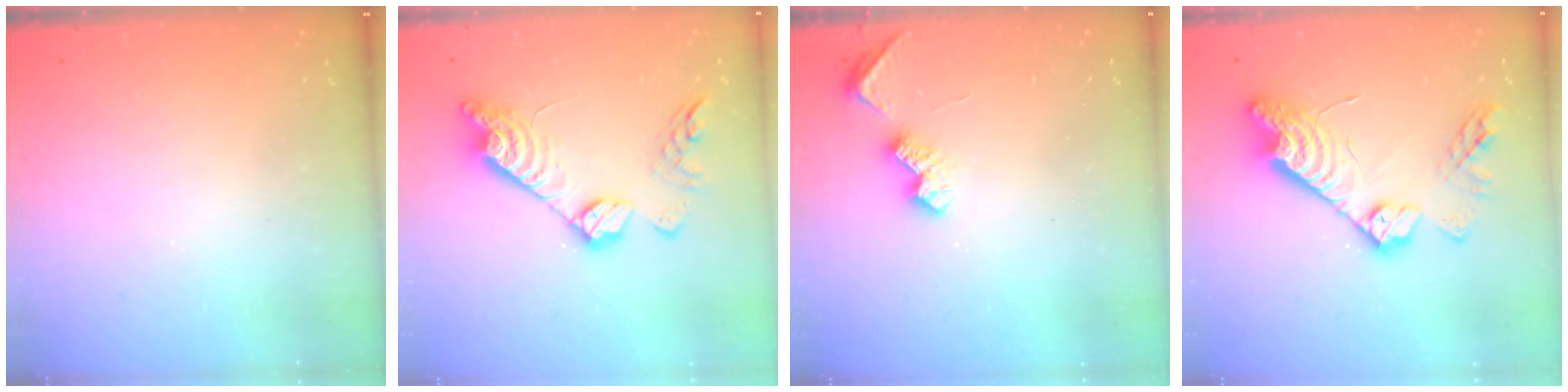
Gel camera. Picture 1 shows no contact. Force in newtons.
{"total": 16.0, "press": 15.9, "slide": 1.1}
{"total": 5.3, "press": 5.2, "slide": 0.7}
{"total": 18.1, "press": 18.1, "slide": 0.6}